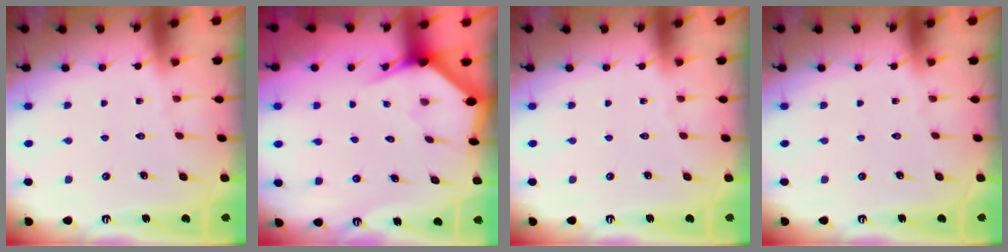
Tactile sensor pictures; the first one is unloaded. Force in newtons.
{"total": 2.9, "press": 2.9, "slide": 0.2}
{"total": 0.0}
{"total": 0.0}